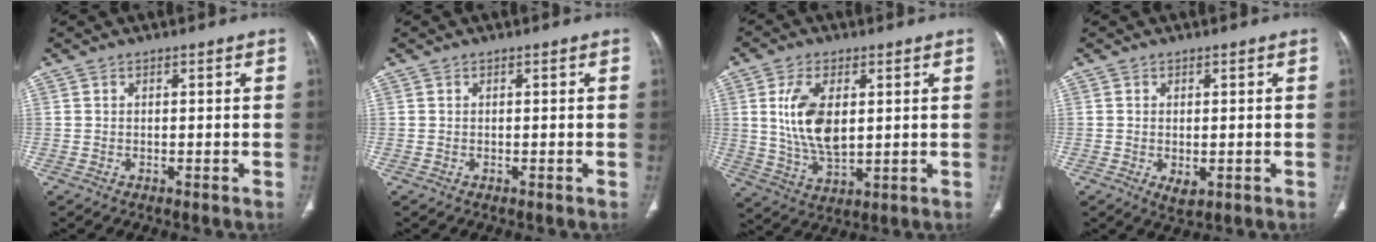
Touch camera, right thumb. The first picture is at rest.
{"total": 0.0}
{"total": 11.4, "force": [2.1, 5.9, 9.4], "torque": [-0.180, -0.015, 0.048]}
{"total": 2.6, "force": [-0.6, 1.4, 2.1], "torque": [-0.036, -0.007, -0.002]}